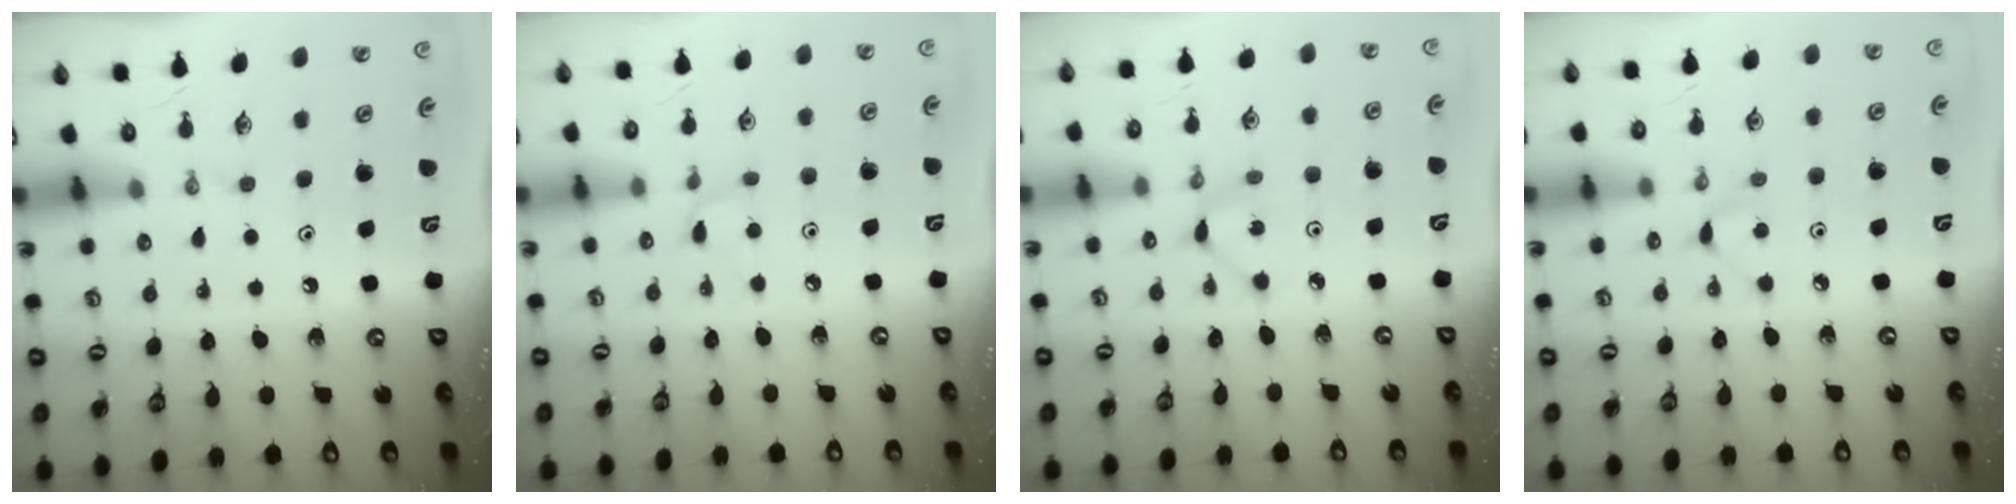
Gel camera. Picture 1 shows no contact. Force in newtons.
{"total": 2.8, "press": 2.7, "slide": 0.5}
{"total": 2.2, "press": 2.2, "slide": 0.3}
{"total": 2.8, "press": 2.8, "slide": 0.4}